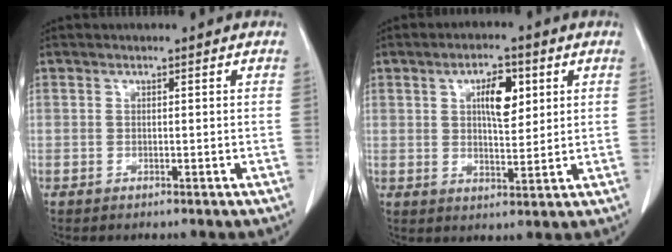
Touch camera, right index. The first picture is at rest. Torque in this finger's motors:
{"motor_torque": [0.46, 0.44, 0.33, 0.05]}